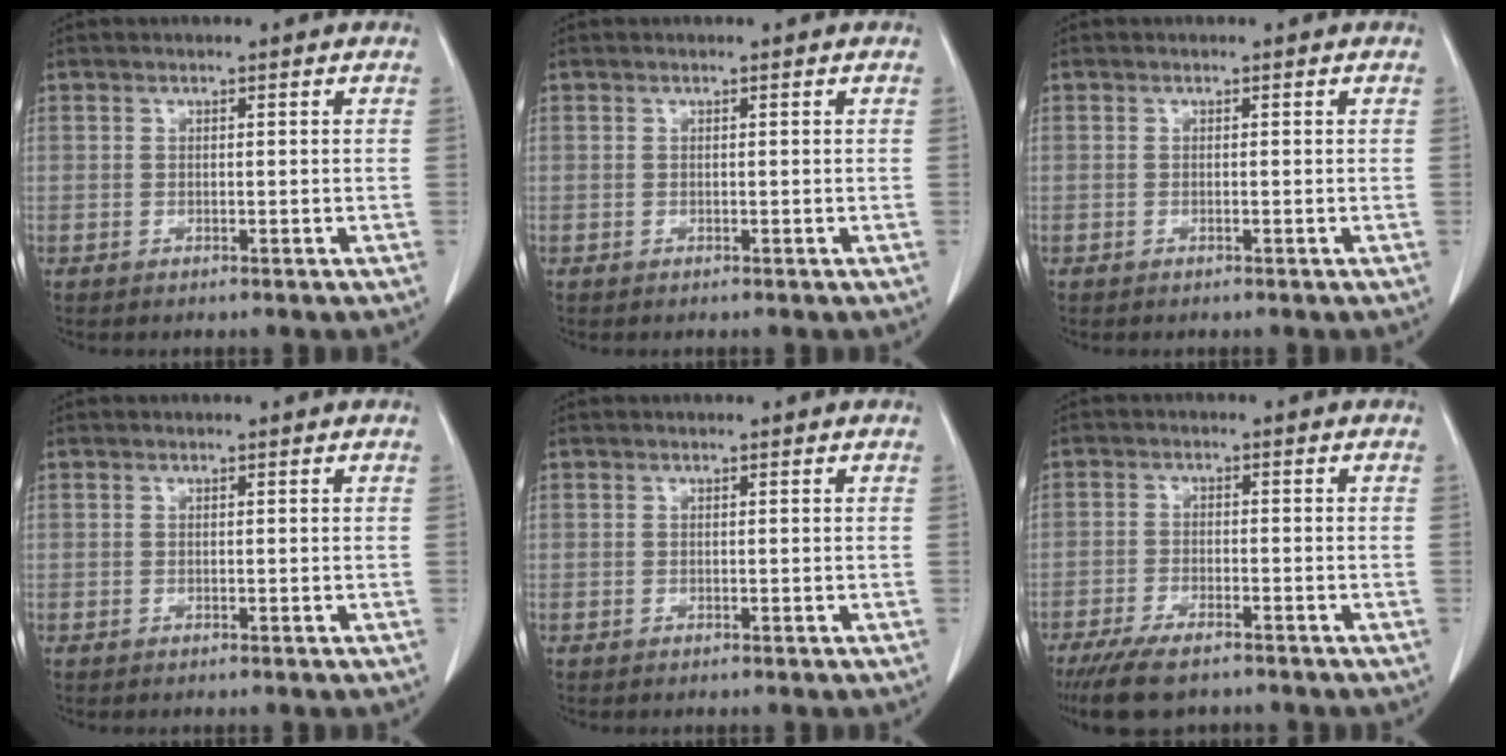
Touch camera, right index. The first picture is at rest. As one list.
[{"total": 0.0}, {"total": 0.0}, {"total": 0.0}, {"total": 0.0}, {"total": 7.6, "force": [-6.0, 2.1, 4.2], "torque": [-0.072, -0.015, -0.100]}]